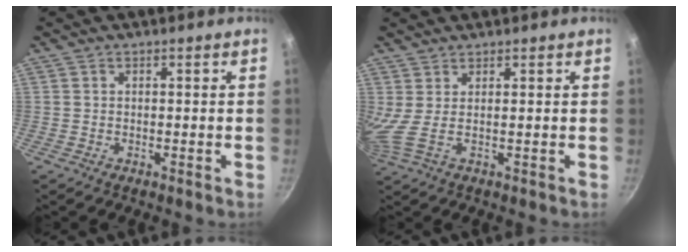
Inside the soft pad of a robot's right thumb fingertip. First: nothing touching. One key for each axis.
{"total": 3.0, "fx": 1.3, "fy": -0.4, "fz": 2.7, "tx": -0.069, "ty": -0.014, "tz": 0.023}